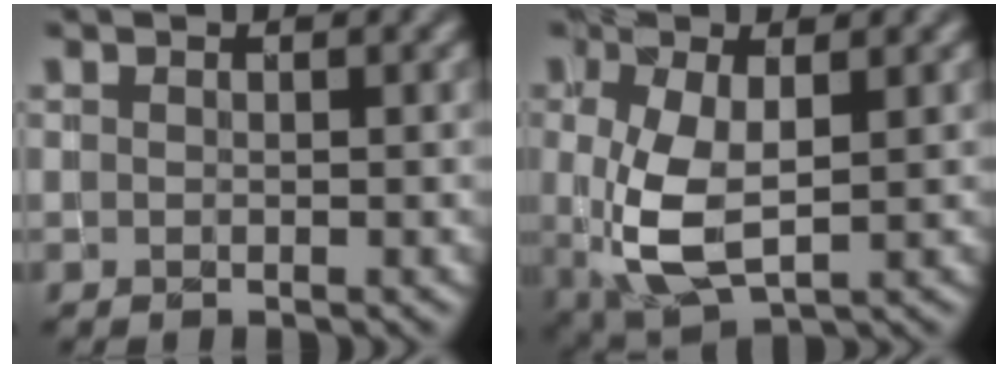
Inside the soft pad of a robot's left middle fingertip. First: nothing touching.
{"total": 5.6, "force": [-0.2, 2.8, 4.9], "torque": [-0.115, -0.008, 0.002]}